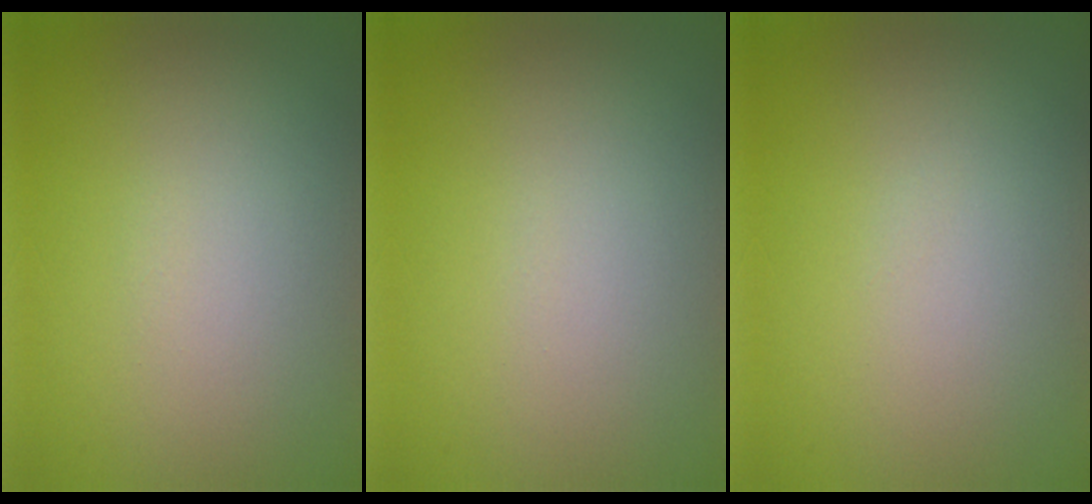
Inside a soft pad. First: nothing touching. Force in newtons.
{"total": 0.0}
{"total": 0.0}